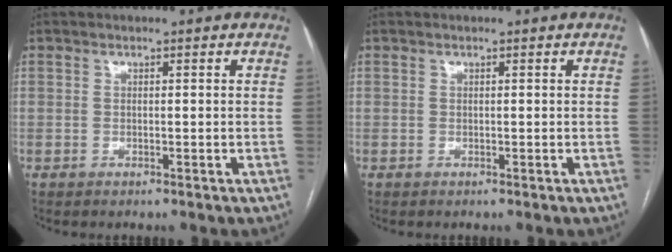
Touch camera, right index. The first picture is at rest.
{"total": 0.0}